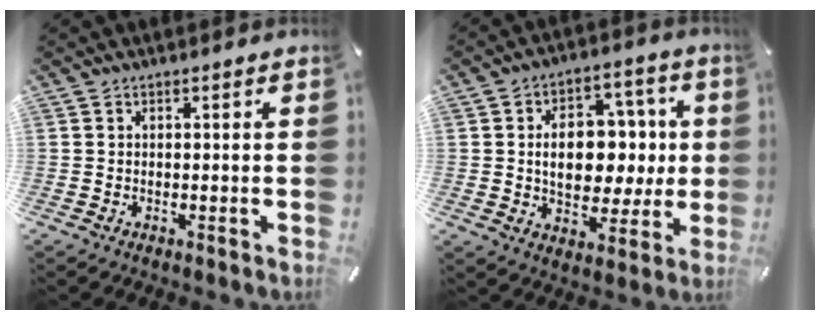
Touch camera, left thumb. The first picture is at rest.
{"total": 13.6, "force": [0.8, 10.2, 8.9], "torque": [-0.131, 0.003, 0.018]}